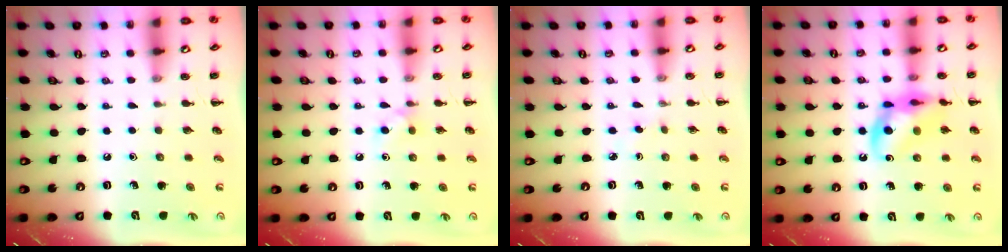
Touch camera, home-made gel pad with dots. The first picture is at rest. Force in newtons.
{"total": 4.6, "press": 4.3, "slide": 1.6}
{"total": 1.7, "press": 1.5, "slide": 0.8}
{"total": 13.1, "press": 12.9, "slide": 2.4}